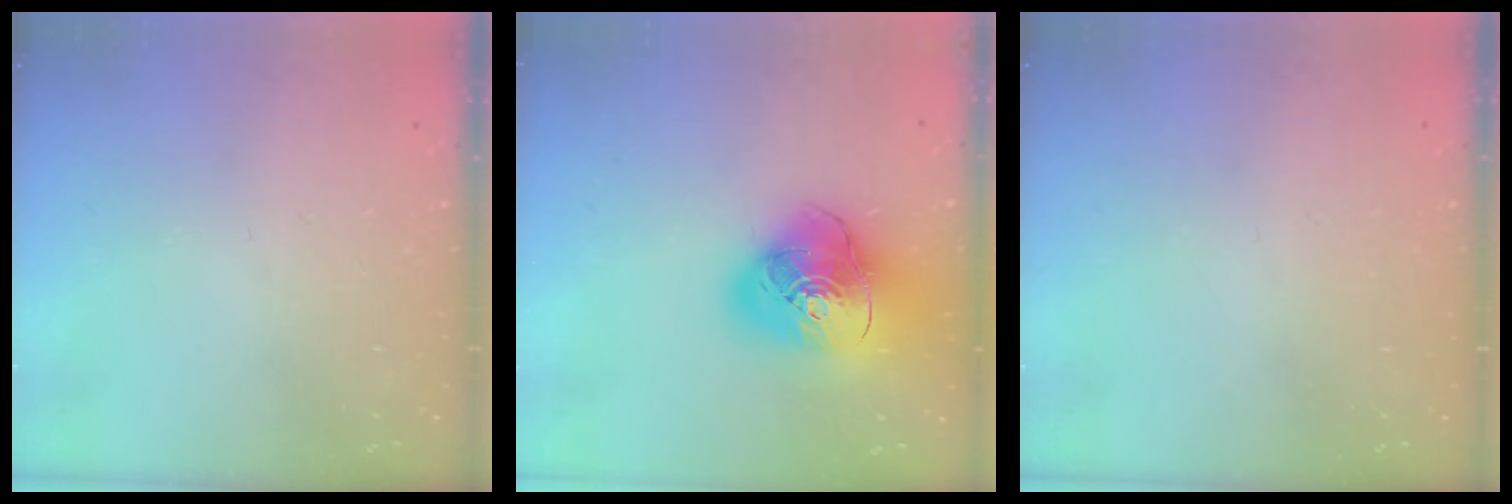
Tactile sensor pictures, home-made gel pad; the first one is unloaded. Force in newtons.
{"total": 19.4, "press": 19.2, "slide": 2.5}
{"total": 0.7, "press": 0.7, "slide": 0.1}